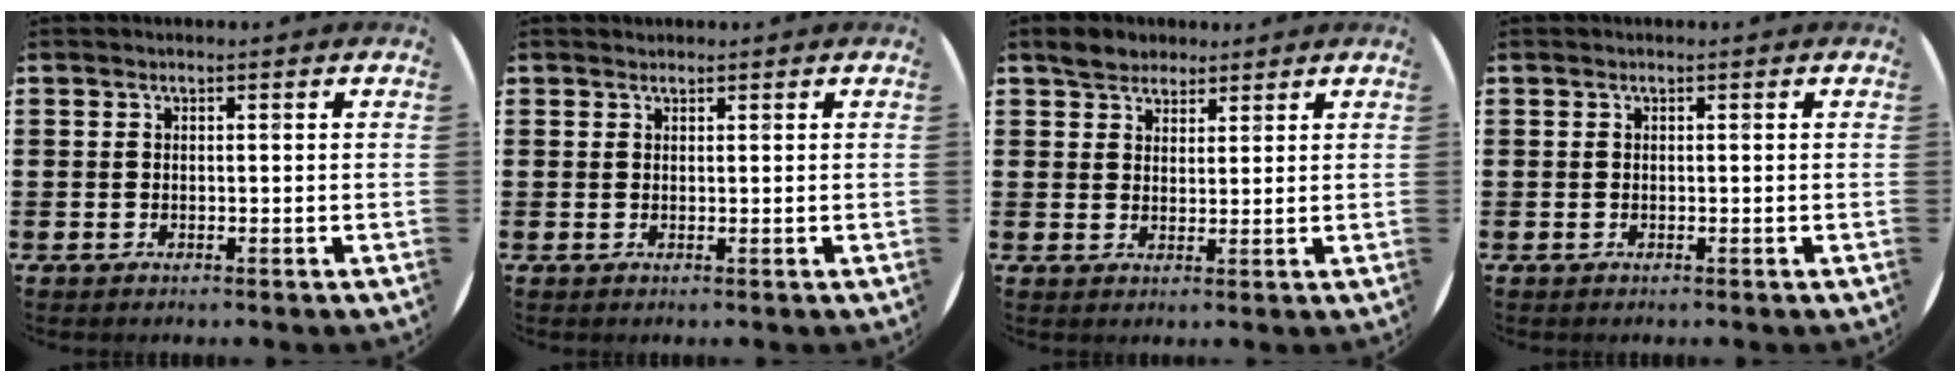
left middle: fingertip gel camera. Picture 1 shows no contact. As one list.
[{"total": 0.6, "force": [0.5, 0.2, -0.1], "torque": [0.002, 0.003, 0.010]}, {"total": 3.1, "force": [2.7, 1.6, 0.0], "torque": [-0.001, 0.004, 0.052]}, {"total": 0.0}]